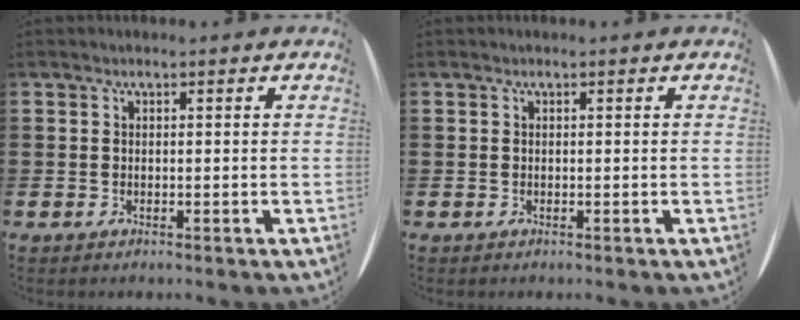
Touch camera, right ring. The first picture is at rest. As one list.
[{"total": 0.0}]